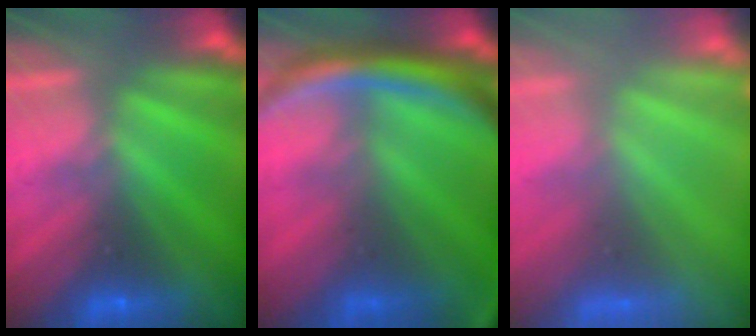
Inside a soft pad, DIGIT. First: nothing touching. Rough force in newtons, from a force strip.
{"total": 9.4}
{"total": 7.6}